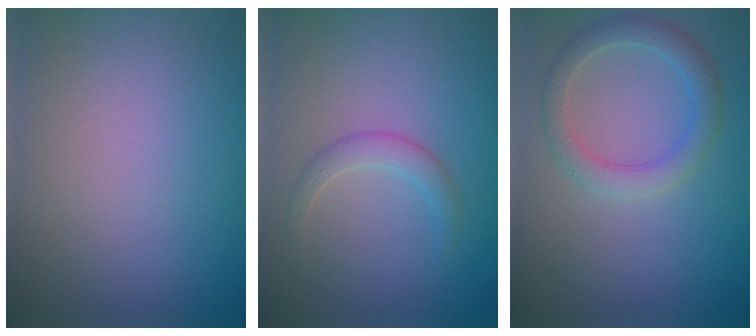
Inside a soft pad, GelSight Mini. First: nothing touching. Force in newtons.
{"total": 1.7, "press": 1.7, "slide": 0.1}
{"total": 3.0, "press": 3.0, "slide": 0.1}